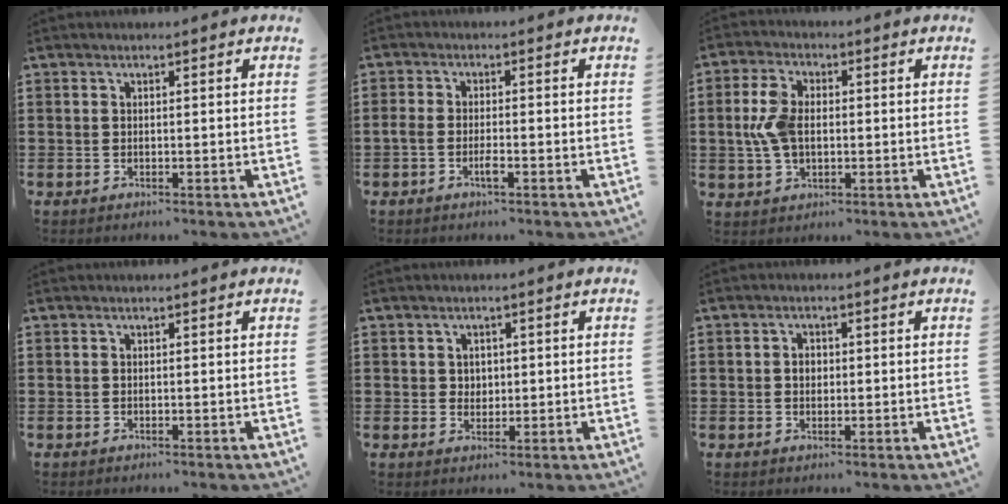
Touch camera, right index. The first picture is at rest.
{"total": 2.2, "force": [-1.2, 0.6, 1.8], "torque": [-0.040, 0.000, -0.024]}
{"total": 6.5, "force": [0.1, 4.0, 5.1], "torque": [-0.130, 0.006, -0.008]}
{"total": 0.0}
{"total": 1.9, "force": [0.8, 1.7, 0.4], "torque": [-0.012, 0.010, 0.013]}
{"total": 1.7, "force": [0.2, 1.3, 1.1], "torque": [-0.022, 0.008, 0.002]}